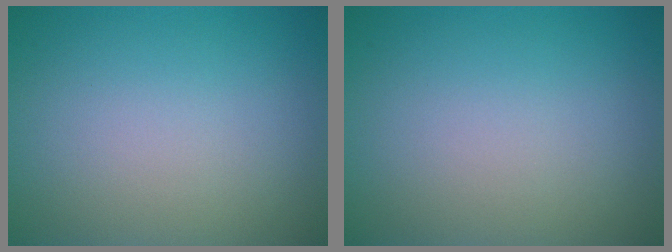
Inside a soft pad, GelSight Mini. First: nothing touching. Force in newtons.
{"total": 0.0}